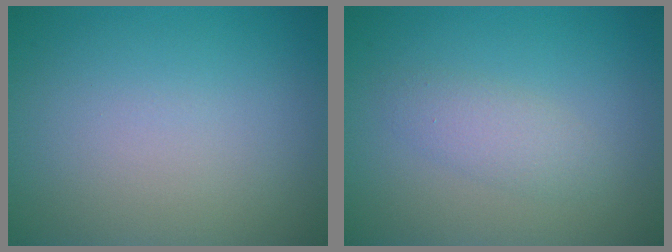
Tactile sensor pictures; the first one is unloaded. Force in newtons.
{"total": 1.9, "press": 1.9, "slide": 0.1}